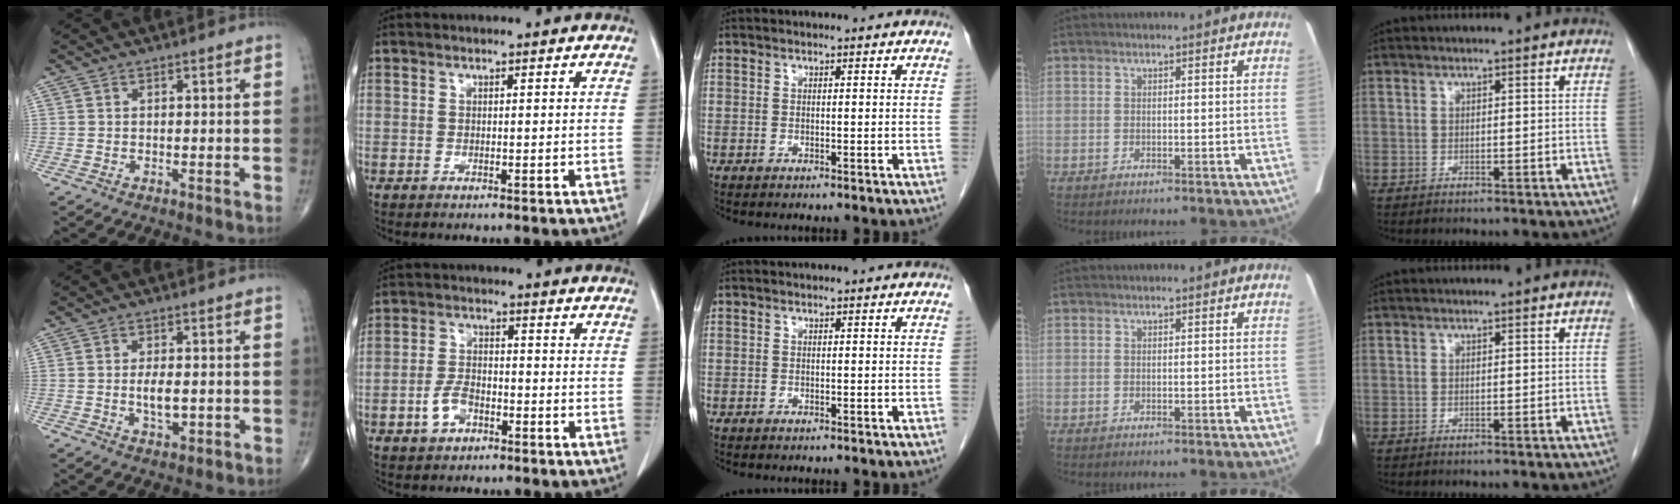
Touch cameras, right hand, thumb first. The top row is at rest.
{"thumb": {"total": 4.3, "force": [-0.5, 2.1, 3.7], "torque": [-0.064, -0.004, -0.008]}, "index": {"total": 4.5, "force": [-2.3, 2.7, 2.8], "torque": [-0.060, 0.007, -0.040]}}